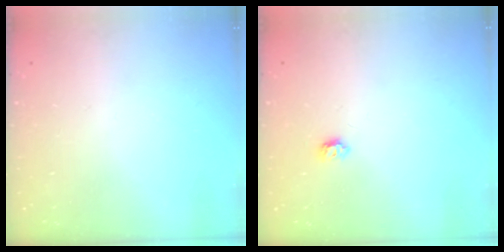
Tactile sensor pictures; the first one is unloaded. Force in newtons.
{"total": 3.9, "press": 3.9, "slide": 0.6}